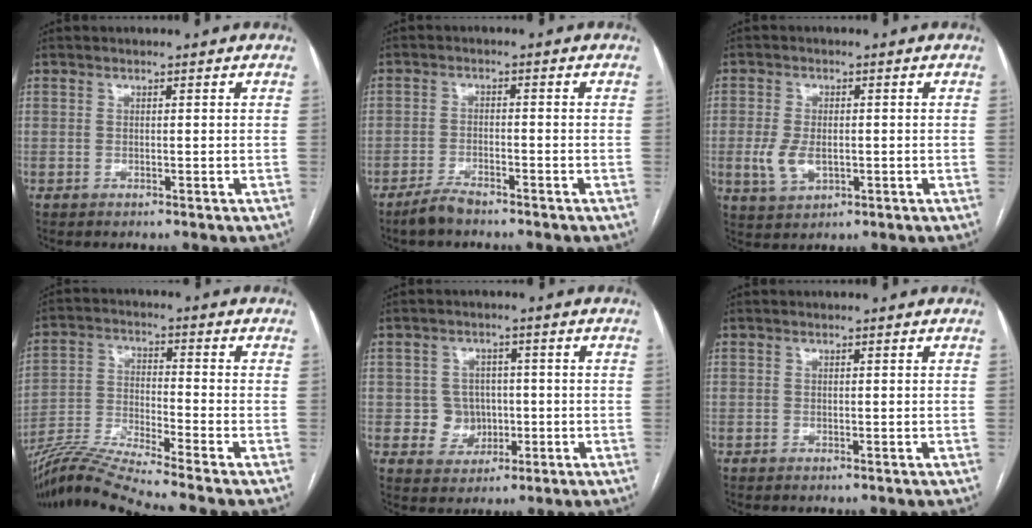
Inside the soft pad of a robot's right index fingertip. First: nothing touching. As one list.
[{"total": 3.6, "force": [-3.1, 0.6, 1.7], "torque": [-0.041, -0.006, -0.058]}, {"total": 5.1, "force": [-0.8, 2.9, 4.1], "torque": [-0.091, -0.002, -0.008]}, {"total": 11.5, "force": [-10.3, -2.7, 4.3], "torque": [-0.080, -0.011, -0.195]}, {"total": 4.8, "force": [-0.4, 4.6, 1.2], "torque": [-0.012, 0.014, 0.002]}, {"total": 0.0}]